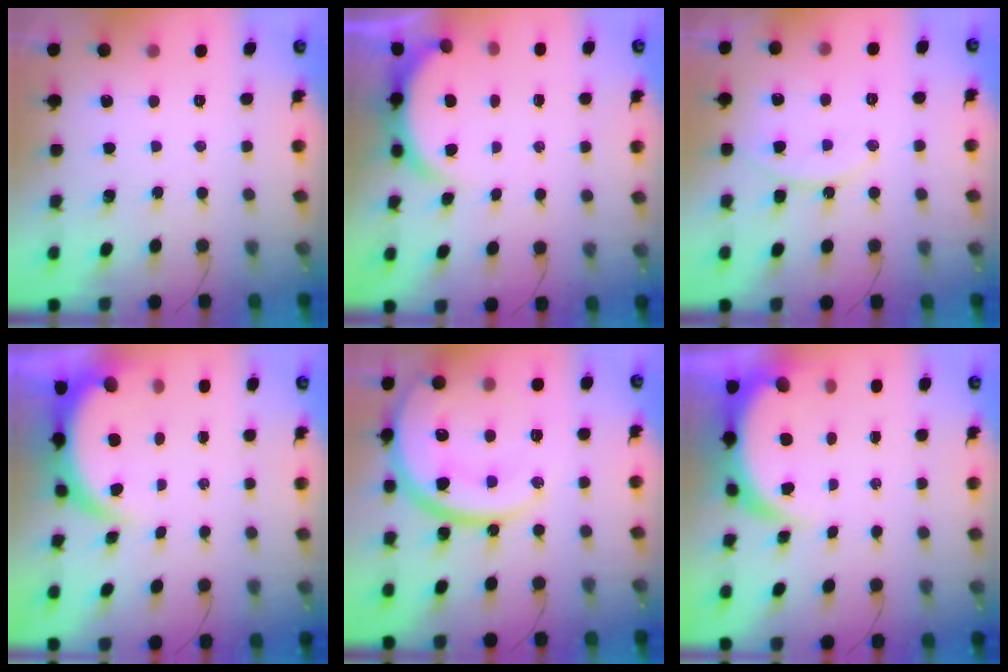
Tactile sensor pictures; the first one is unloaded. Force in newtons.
{"total": 3.6, "press": 3.6, "slide": 0.6}
{"total": 13.3, "press": 13.2, "slide": 1.1}
{"total": 5.1, "press": 5.1, "slide": 0.2}
{"total": 23.7, "press": 23.6, "slide": 2.2}
{"total": 5.8, "press": 5.7, "slide": 0.7}